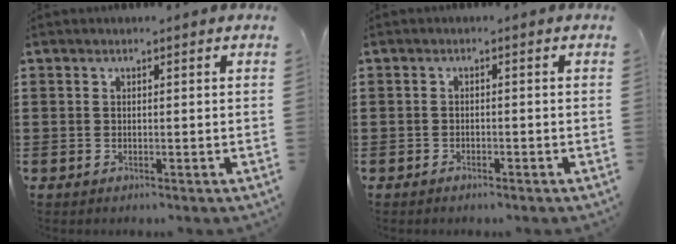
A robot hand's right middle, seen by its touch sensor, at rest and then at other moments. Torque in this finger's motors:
{"motor_torque": [0.02, 0.01, -0.03, -0.01]}